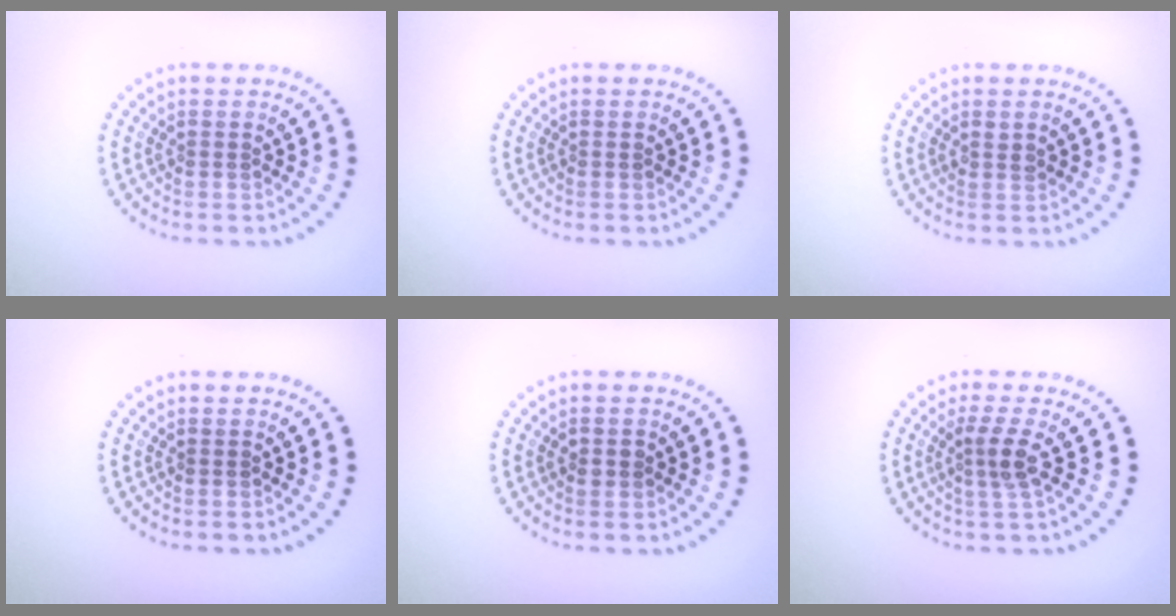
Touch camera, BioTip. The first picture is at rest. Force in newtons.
{"total": 0.0}
{"total": 0.8, "press": 0.7, "slide": 0.3}
{"total": 0.0}
{"total": 1.1, "press": 1.1, "slide": 0.3}
{"total": 2.4, "press": 1.8, "slide": 1.5}